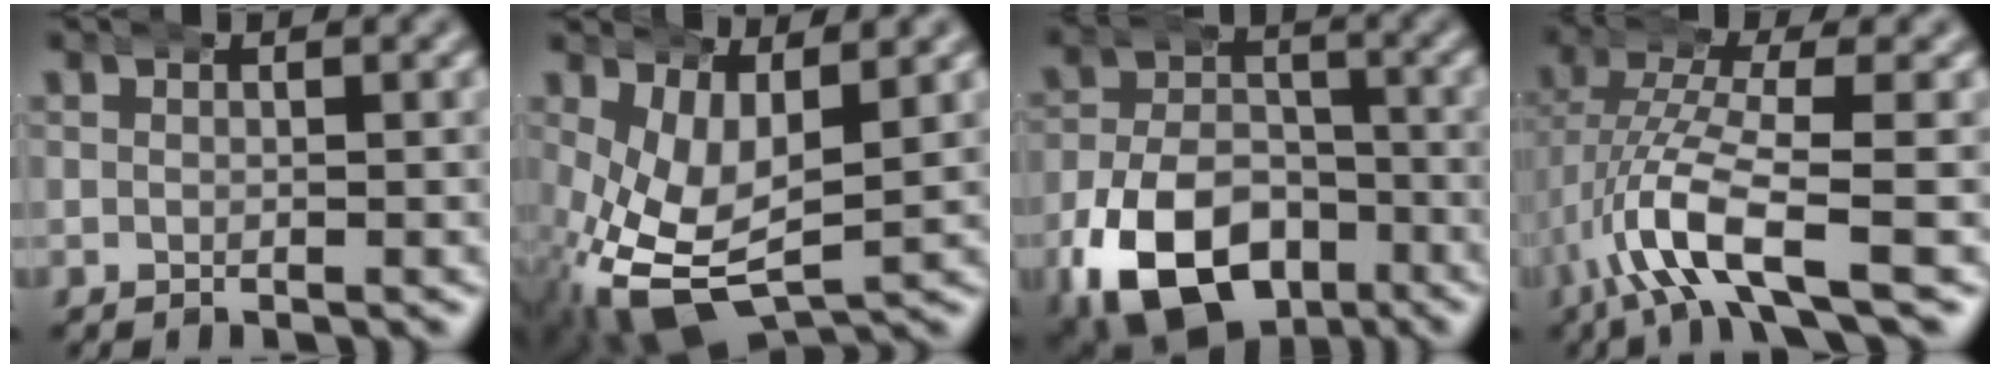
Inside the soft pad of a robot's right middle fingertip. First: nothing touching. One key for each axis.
{"total": 9.9, "fx": -3.0, "fy": 6.4, "fz": 6.9, "tx": -0.158, "ty": -0.058, "tz": -0.021}
{"total": 11.1, "fx": -5.9, "fy": 7.3, "fz": 6.0, "tx": -0.102, "ty": -0.037, "tz": -0.089}
{"total": 7.0, "fx": -2.1, "fy": 2.4, "fz": 6.2, "tx": -0.148, "ty": -0.029, "tz": -0.022}